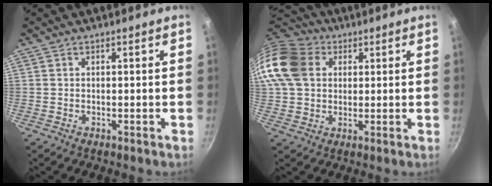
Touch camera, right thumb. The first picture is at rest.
{"total": 16.5, "force": [4.4, 12.9, 9.2], "torque": [-0.187, 0.022, 0.072]}